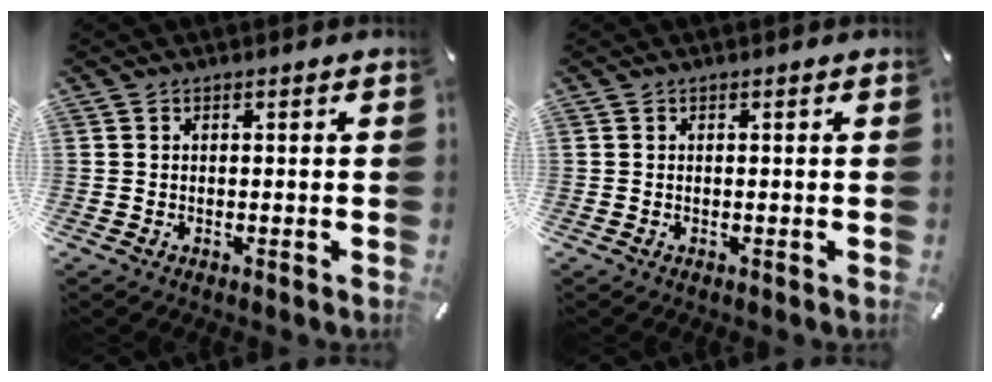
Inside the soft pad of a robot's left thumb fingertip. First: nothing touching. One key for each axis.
{"total": 0.0}